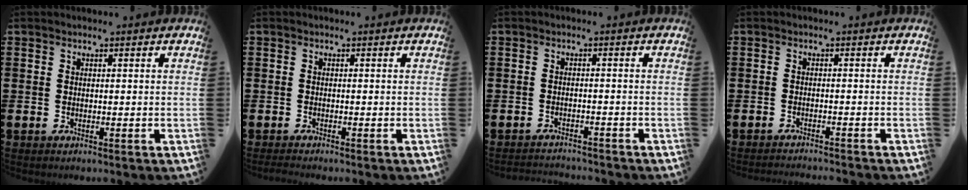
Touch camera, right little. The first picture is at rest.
{"total": 0.7, "force": [-0.6, 0.0, 0.3], "torque": [-0.004, -0.002, -0.013]}
{"total": 1.8, "force": [-1.7, 0.0, -0.2], "torque": [-0.002, 0.003, -0.038]}
{"total": 1.2, "force": [-1.2, -0.2, -0.1], "torque": [-0.001, 0.002, -0.025]}